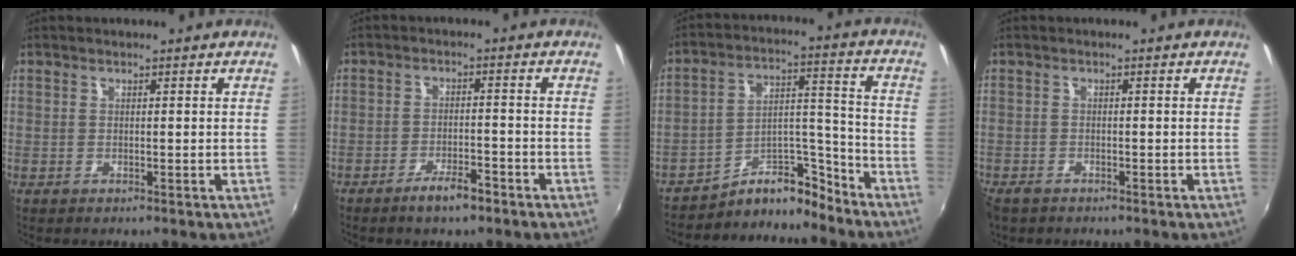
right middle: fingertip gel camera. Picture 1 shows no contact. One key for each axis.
{"total": 4.8, "fx": -3.6, "fy": 1.2, "fz": 2.9, "tx": -0.066, "ty": -0.001, "tz": -0.056}
{"total": 9.4, "fx": -8.9, "fy": 2.6, "fz": 1.4, "tx": -0.018, "ty": 0.055, "tz": -0.152}
{"total": 2.6, "fx": -2.1, "fy": 1.2, "fz": 0.9, "tx": -0.025, "ty": -0.010, "tz": -0.040}